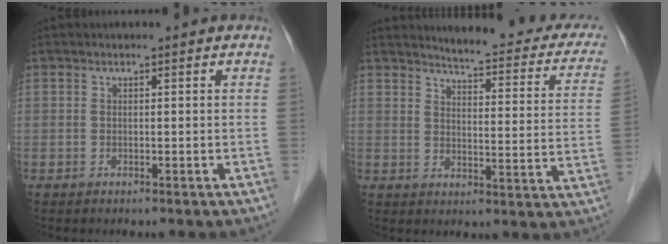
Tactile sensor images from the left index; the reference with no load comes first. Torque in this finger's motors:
{"motor_torque": [-0.04, -0.13, 0.13, 0.03]}